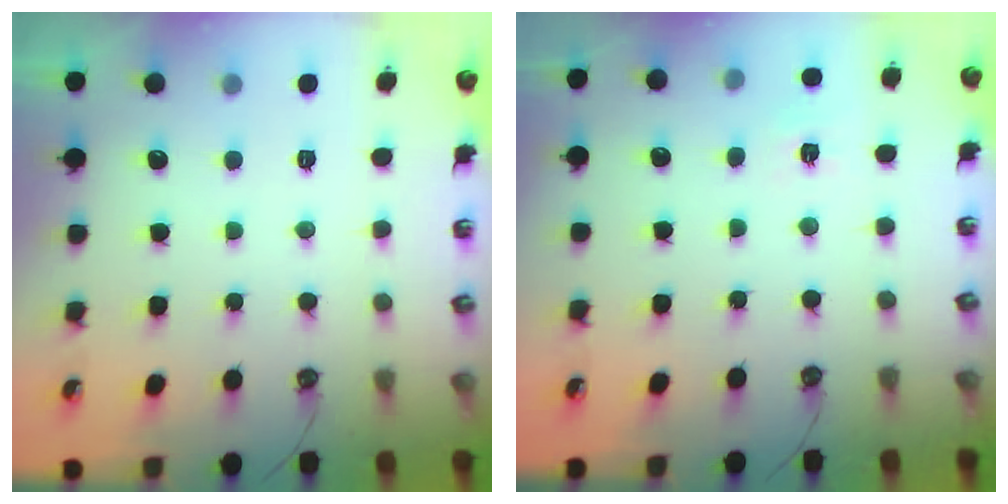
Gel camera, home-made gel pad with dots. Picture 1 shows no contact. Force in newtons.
{"total": 5.5, "press": 5.5, "slide": 0.7}